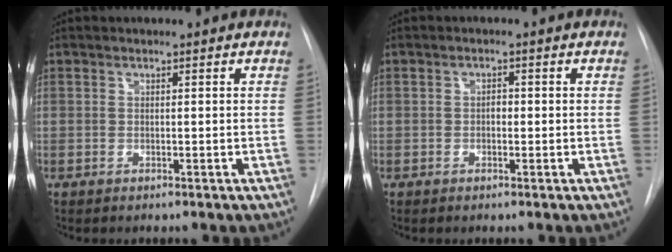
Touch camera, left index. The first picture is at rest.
{"total": 1.1, "force": [-0.2, 0.7, 0.8], "torque": [-0.011, 0.004, -0.006]}